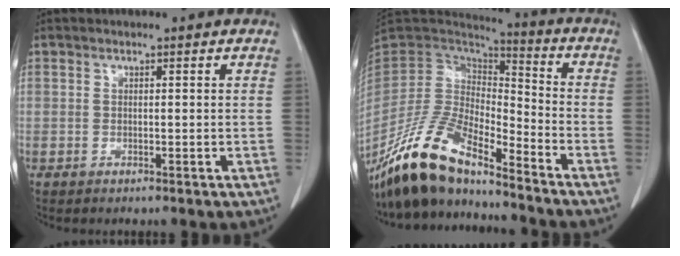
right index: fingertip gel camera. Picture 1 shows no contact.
{"total": 15.7, "force": [-13.0, 4.3, 7.7], "torque": [-0.148, 0.008, -0.246]}